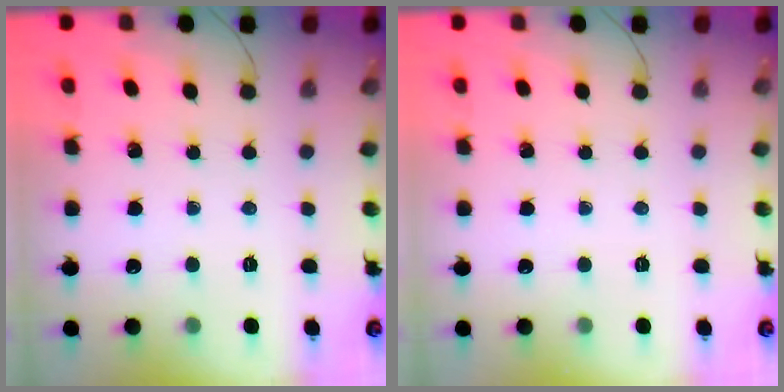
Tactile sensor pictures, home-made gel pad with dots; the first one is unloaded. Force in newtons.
{"total": 0.0}